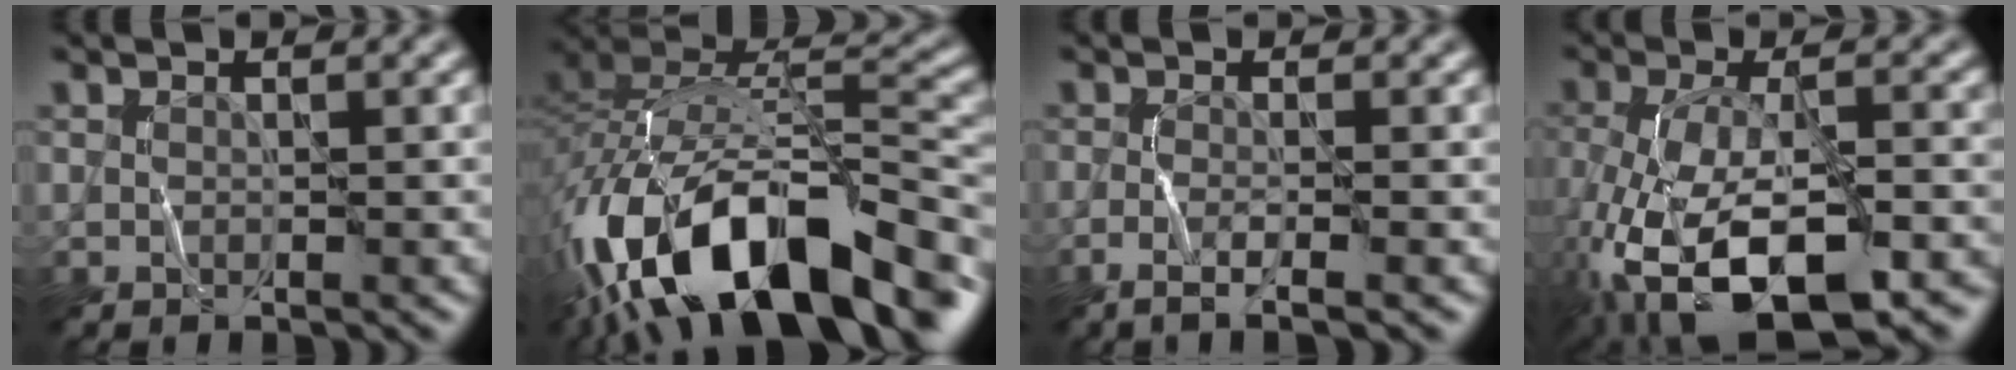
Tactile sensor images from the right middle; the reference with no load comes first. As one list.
[{"total": 16.8, "force": [-9.1, 7.0, 12.2], "torque": [-0.218, 0.021, -0.151]}, {"total": 2.9, "force": [-1.6, 0.6, 2.4], "torque": [-0.033, 0.005, -0.039]}, {"total": 13.6, "force": [-7.2, 5.9, 9.9], "torque": [-0.204, -0.023, -0.109]}]